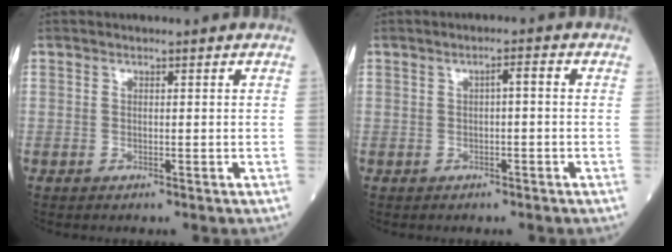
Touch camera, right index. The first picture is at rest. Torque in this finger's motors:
{"motor_torque": [0.34, -0.21, 0.11, 0.03]}